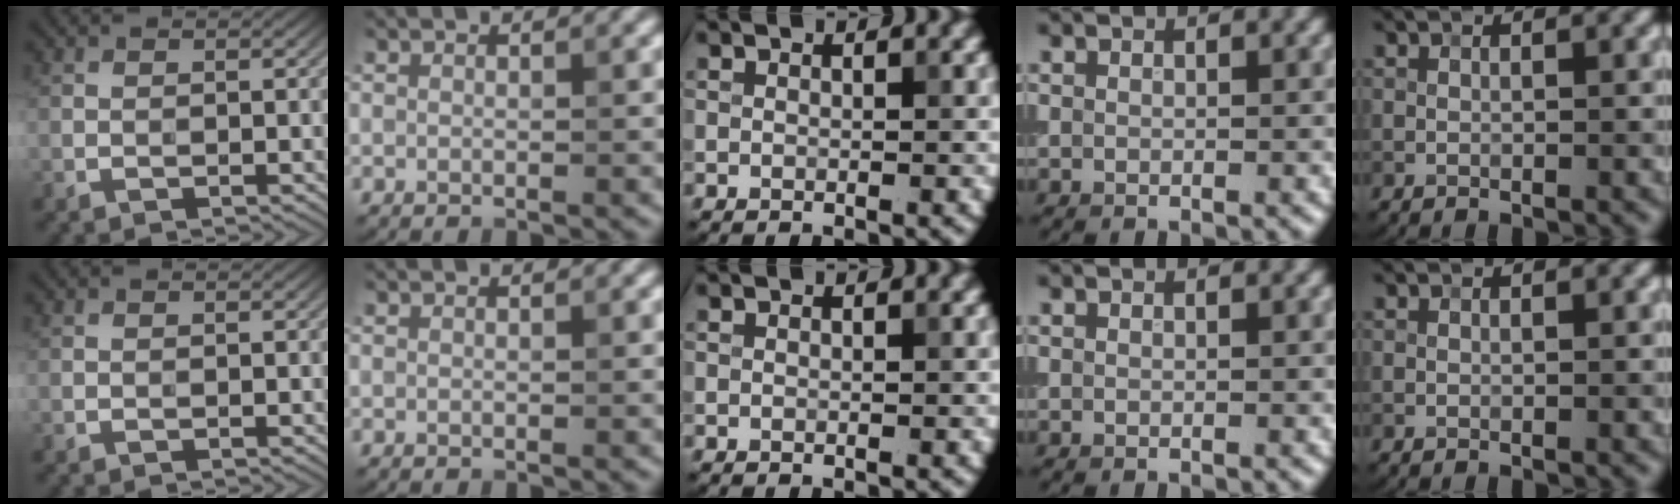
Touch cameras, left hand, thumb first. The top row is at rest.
{}